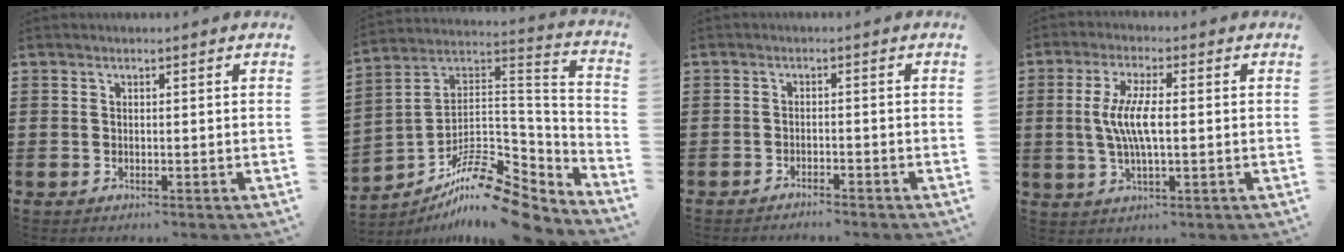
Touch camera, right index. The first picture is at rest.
{"total": 12.8, "force": [-9.4, 4.0, 7.6], "torque": [-0.129, 0.019, -0.177]}
{"total": 1.5, "force": [-1.5, 0.0, 0.1], "torque": [-0.006, 0.003, -0.032]}
{"total": 6.7, "force": [-0.1, 1.9, 6.4], "torque": [-0.137, -0.004, -0.010]}